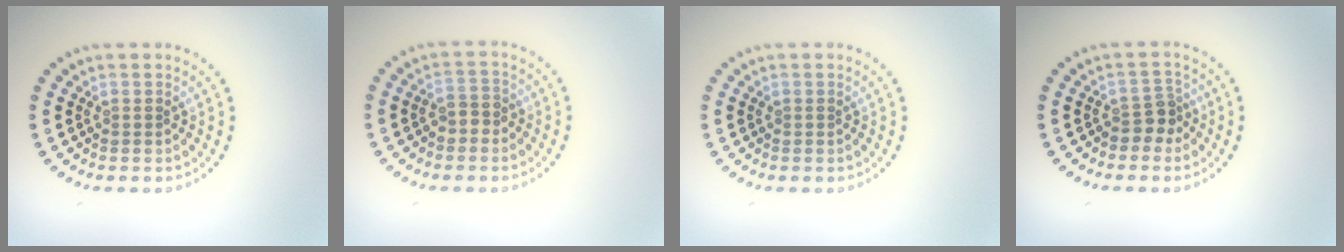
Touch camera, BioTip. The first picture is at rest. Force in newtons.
{"total": 1.7, "press": 1.6, "slide": 0.6}
{"total": 0.0}
{"total": 2.1, "press": 1.6, "slide": 1.3}